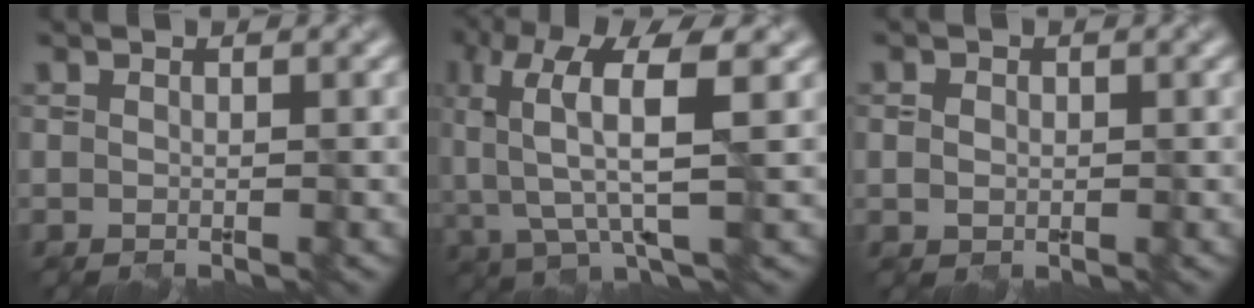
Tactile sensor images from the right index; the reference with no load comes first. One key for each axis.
{"total": 6.6, "fx": 0.9, "fy": 2.0, "fz": 6.2, "tx": -0.134, "ty": 0.007, "tz": 0.019}
{"total": 0.8, "fx": -0.2, "fy": 0.7, "fz": 0.3, "tx": -0.007, "ty": -0.001, "tz": 0.005}